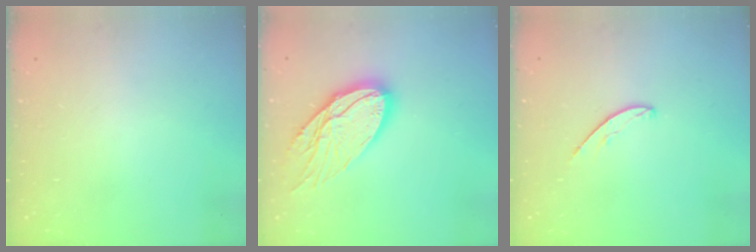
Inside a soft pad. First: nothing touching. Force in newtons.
{"total": 16.2, "press": 16.1, "slide": 1.3}
{"total": 4.6, "press": 4.6, "slide": 0.5}